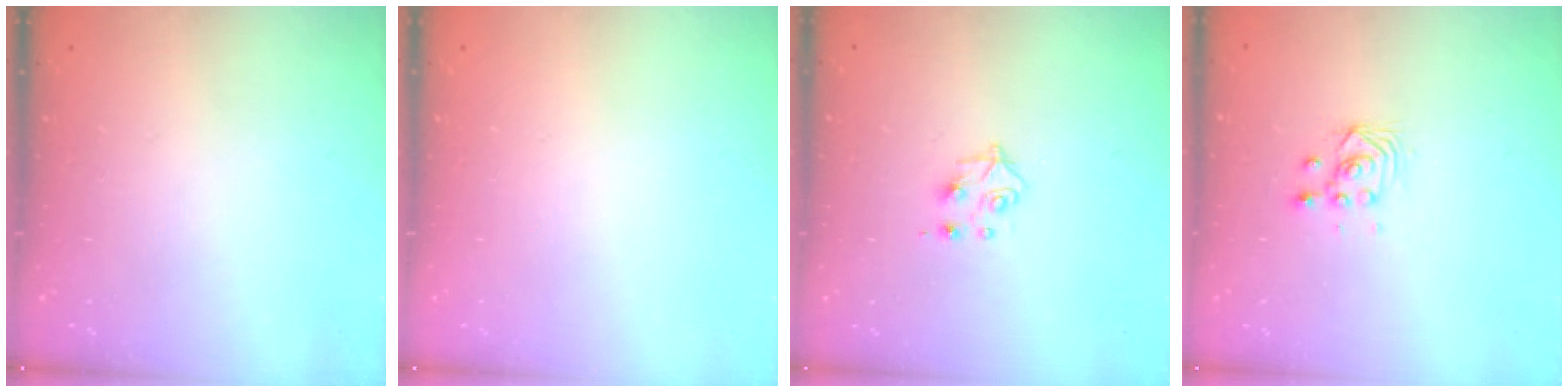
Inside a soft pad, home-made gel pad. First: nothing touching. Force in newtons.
{"total": 0.0}
{"total": 4.4, "press": 4.4, "slide": 0.6}
{"total": 3.3, "press": 3.1, "slide": 1.1}